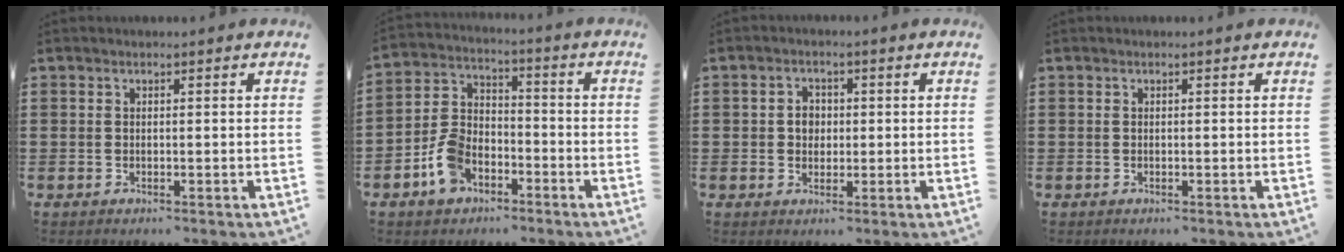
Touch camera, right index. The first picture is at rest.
{"total": 7.2, "force": [-4.1, 4.6, 3.7], "torque": [-0.099, 0.016, -0.082]}
{"total": 2.7, "force": [0.0, 2.3, 1.4], "torque": [-0.034, 0.008, -0.003]}
{"total": 0.0}